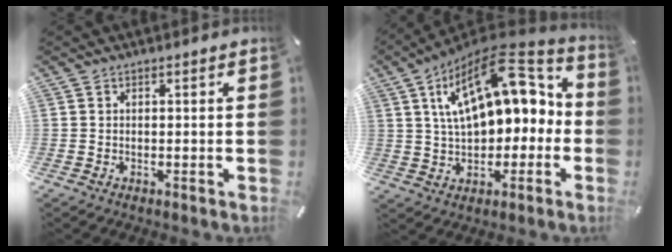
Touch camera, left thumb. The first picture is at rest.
{"total": 19.0, "force": [7.0, 11.2, 13.6], "torque": [-0.215, -0.032, 0.121]}